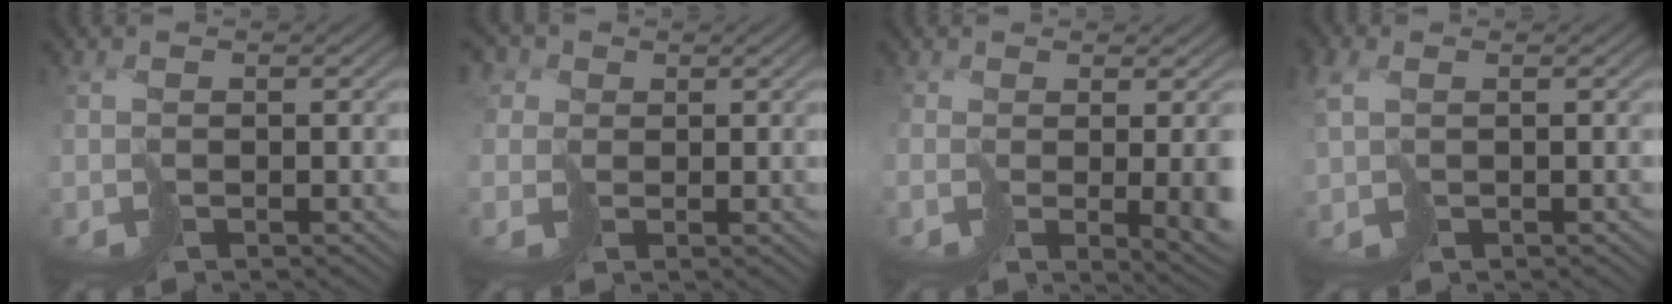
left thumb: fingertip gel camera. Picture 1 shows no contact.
{"total": 3.9, "force": [1.4, 3.5, 1.0], "torque": [-0.044, 0.005, 0.008]}
{"total": 4.9, "force": [-0.6, 0.9, 4.8], "torque": [-0.055, -0.025, 0.017]}
{"total": 3.1, "force": [0.4, 2.0, 2.3], "torque": [-0.069, -0.005, 0.009]}